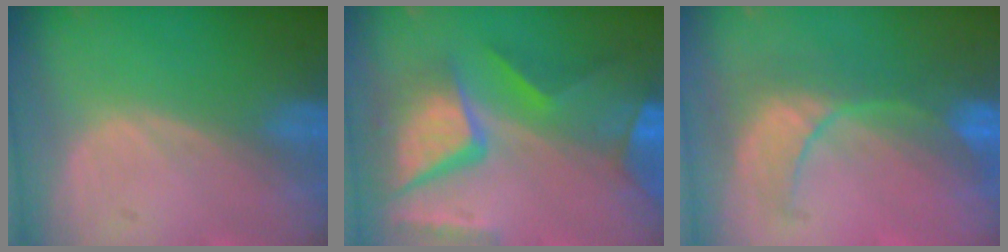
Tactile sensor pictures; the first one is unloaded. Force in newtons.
{"total": 11.8, "press": 9.8, "slide": 6.6}
{"total": 7.9, "press": 7.8, "slide": 1.3}